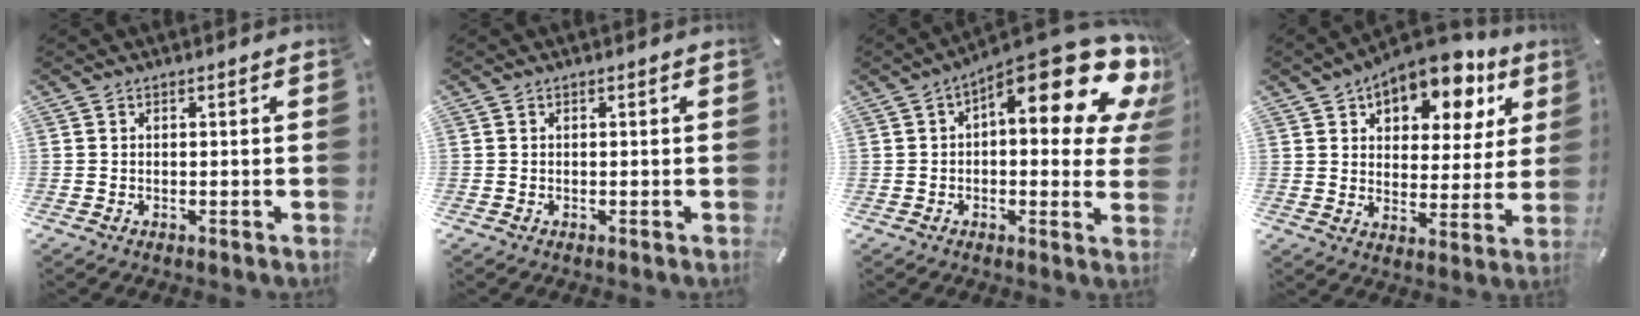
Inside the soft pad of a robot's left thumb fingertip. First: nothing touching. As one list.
[{"total": 0.0}, {"total": 19.7, "force": [9.9, 7.2, 15.5], "torque": [-0.207, -0.085, 0.158]}, {"total": 13.7, "force": [9.8, 7.3, 6.2], "torque": [-0.090, -0.064, 0.169]}]